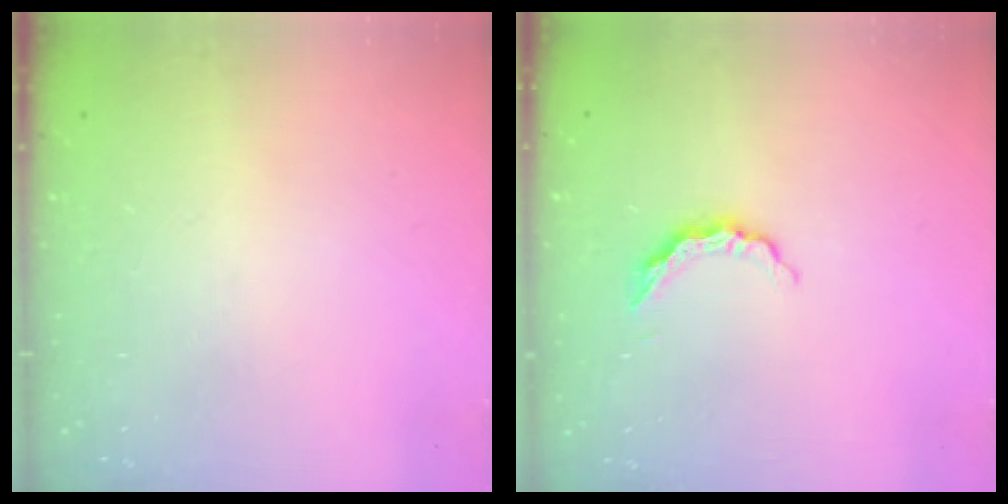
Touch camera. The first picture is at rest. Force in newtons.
{"total": 5.8, "press": 5.8, "slide": 0.6}